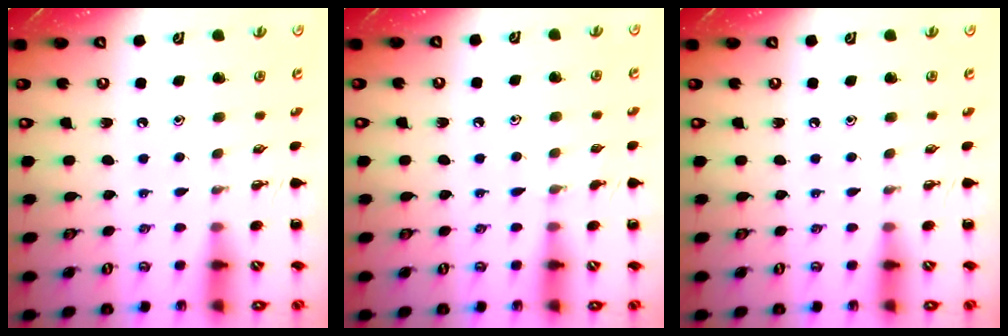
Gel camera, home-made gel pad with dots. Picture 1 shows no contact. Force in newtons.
{"total": 4.0, "press": 3.8, "slide": 1.2}
{"total": 0.0}